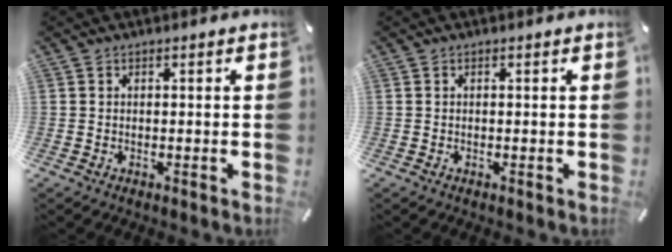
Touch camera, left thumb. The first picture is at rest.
{"total": 0.0}